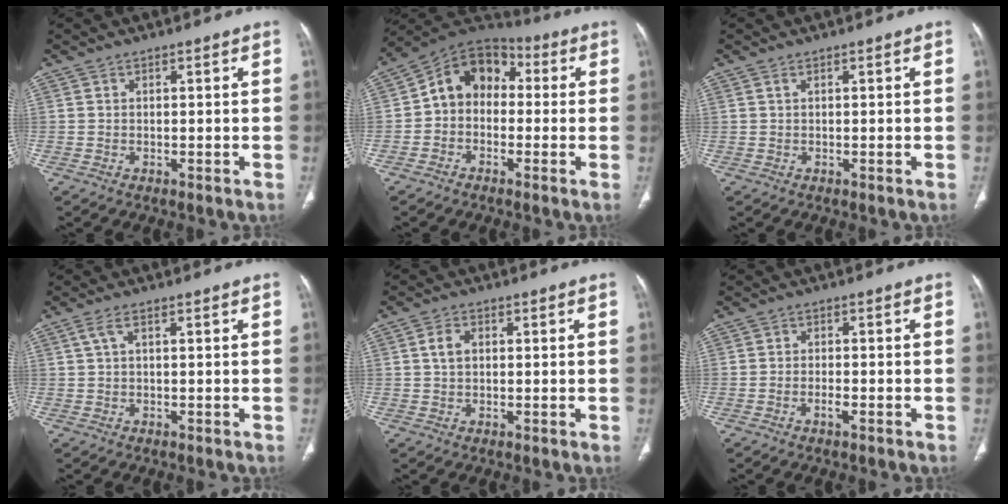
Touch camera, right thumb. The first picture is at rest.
{"total": 10.6, "force": [-0.1, 8.4, 6.5], "torque": [-0.076, 0.043, -0.022]}
{"total": 0.6, "force": [0.3, 0.1, 0.4], "torque": [-0.013, 0.005, 0.009]}
{"total": 1.9, "force": [0.6, 0.5, 1.7], "torque": [-0.049, 0.015, 0.016]}
{"total": 3.4, "force": [0.7, 2.2, 2.4], "torque": [-0.048, 0.005, 0.013]}
{"total": 1.8, "force": [-1.1, 0.7, 1.3], "torque": [-0.026, 0.008, -0.019]}